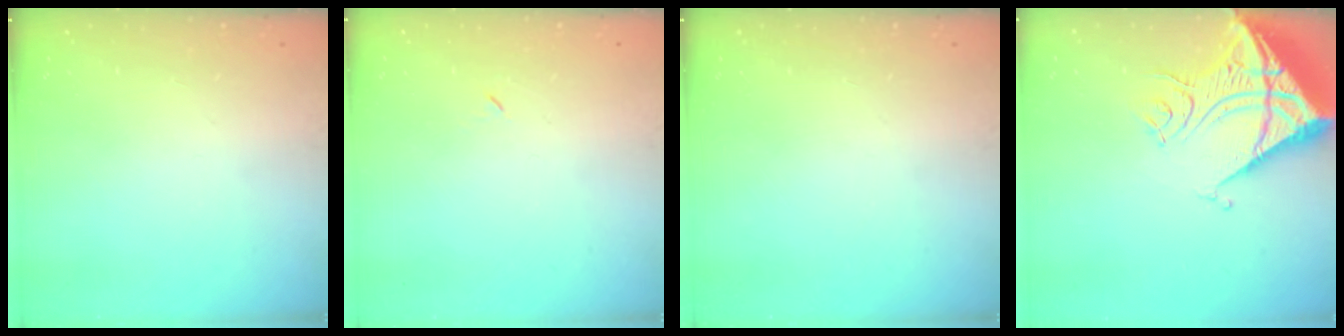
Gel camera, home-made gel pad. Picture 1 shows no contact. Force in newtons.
{"total": 3.3, "press": 3.2, "slide": 0.7}
{"total": 0.0}
{"total": 18.3, "press": 18.1, "slide": 2.4}